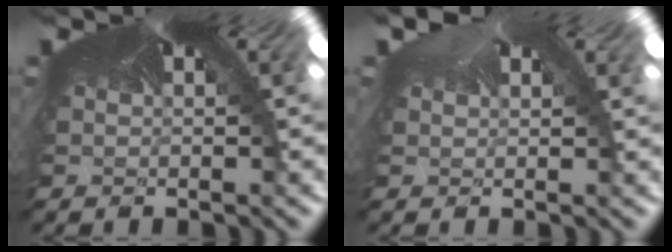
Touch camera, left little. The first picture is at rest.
{"total": 1.5, "force": [1.3, 0.5, 0.4], "torque": [-0.022, 0.003, 0.016]}